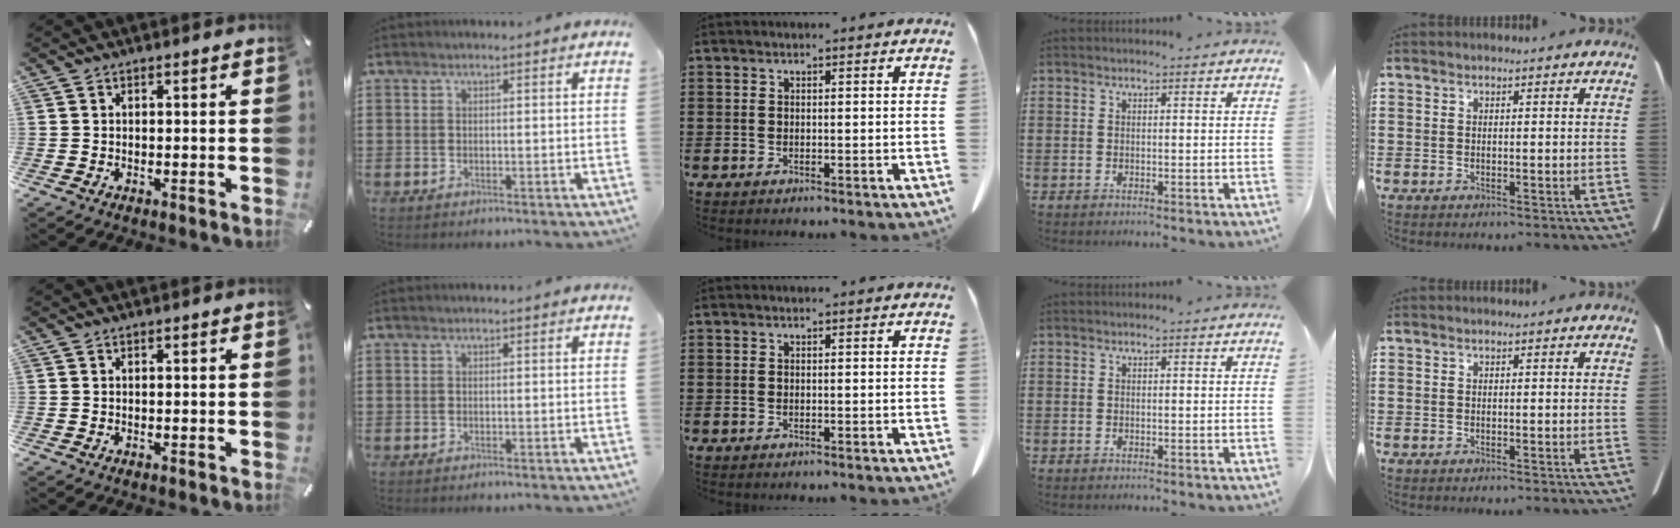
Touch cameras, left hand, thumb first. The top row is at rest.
{}